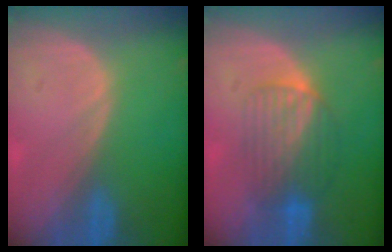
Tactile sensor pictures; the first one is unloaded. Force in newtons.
{"total": 6.3, "press": 6.2, "slide": 1.1}